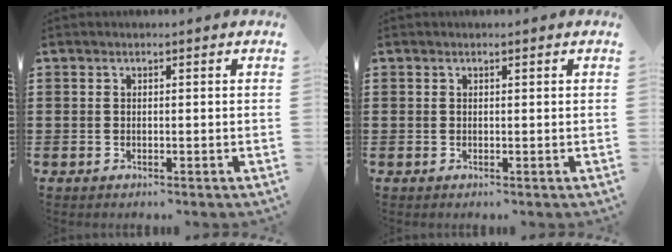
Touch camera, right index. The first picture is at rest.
{"total": 0.0}